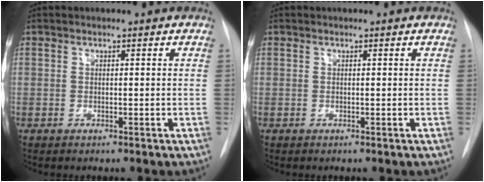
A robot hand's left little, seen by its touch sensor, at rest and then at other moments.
{"total": 0.0}